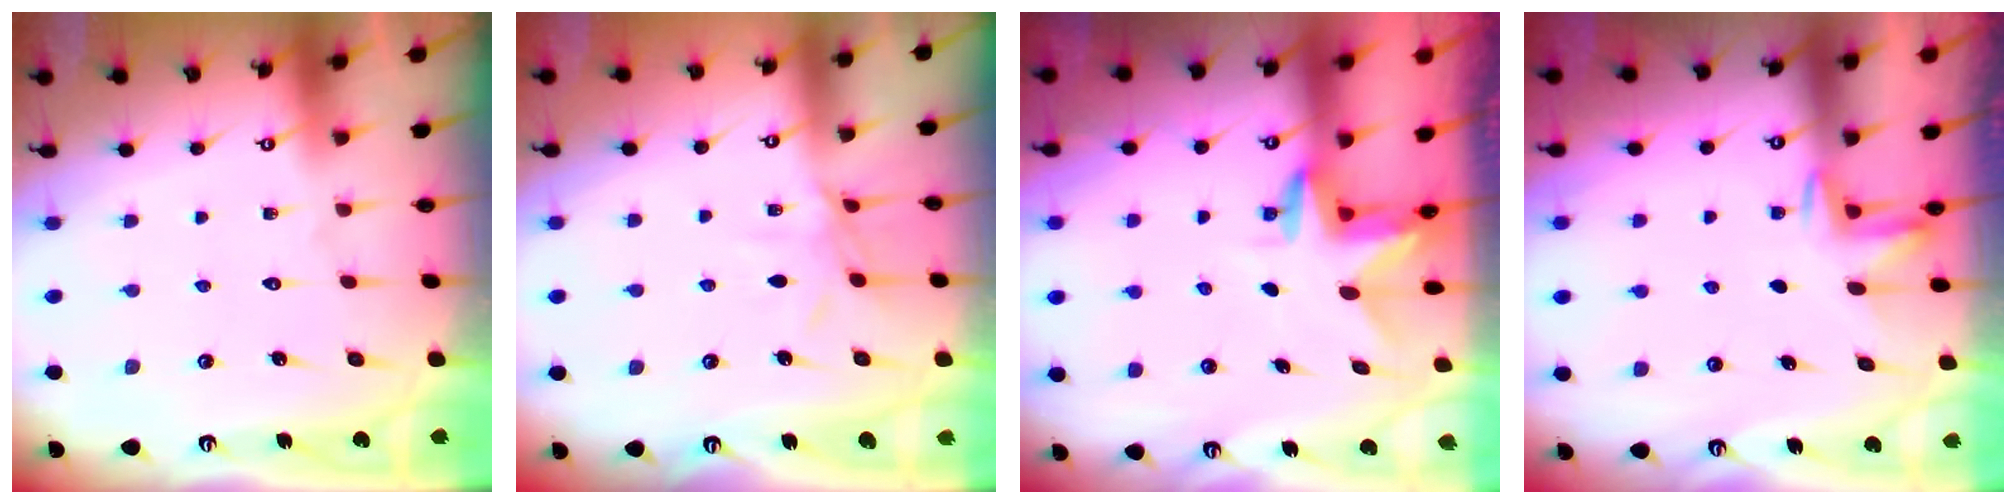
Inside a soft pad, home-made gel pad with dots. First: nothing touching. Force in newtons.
{"total": 6.7, "press": 6.7, "slide": 0.2}
{"total": 3.0, "press": 3.0, "slide": 0.2}
{"total": 2.3, "press": 2.2, "slide": 0.4}